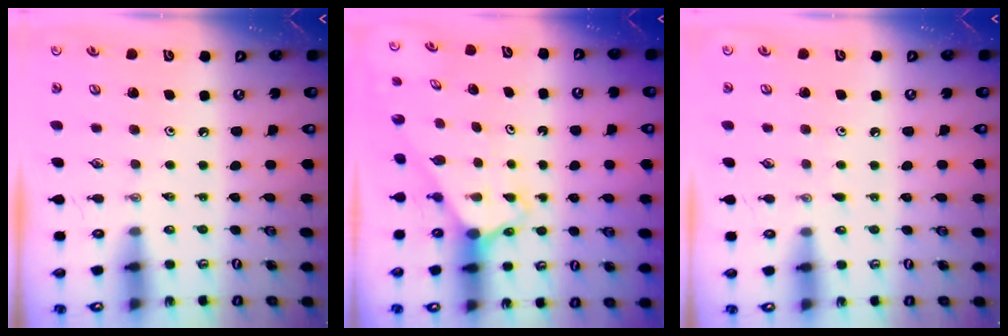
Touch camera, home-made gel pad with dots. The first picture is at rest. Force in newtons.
{"total": 2.3, "press": 2.3, "slide": 0.2}
{"total": 2.7, "press": 2.7, "slide": 0.4}